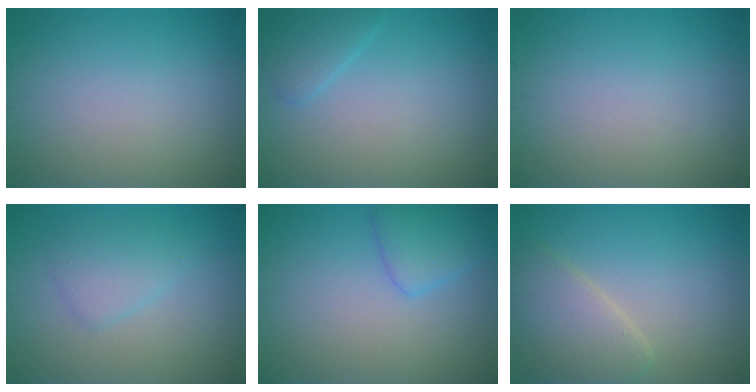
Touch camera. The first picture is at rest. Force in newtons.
{"total": 1.8, "press": 1.8, "slide": 0.1}
{"total": 0.0}
{"total": 2.3, "press": 2.3, "slide": 0.1}
{"total": 2.8, "press": 2.8, "slide": 0.2}
{"total": 4.0, "press": 4.0, "slide": 0.4}